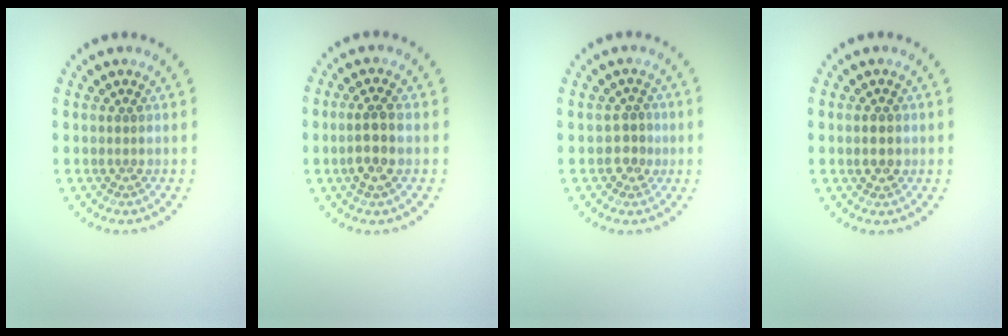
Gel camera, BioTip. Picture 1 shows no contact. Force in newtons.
{"total": 2.7, "press": 2.6, "slide": 1.0}
{"total": 1.8, "press": 1.6, "slide": 0.8}
{"total": 2.1, "press": 2.1, "slide": 0.2}